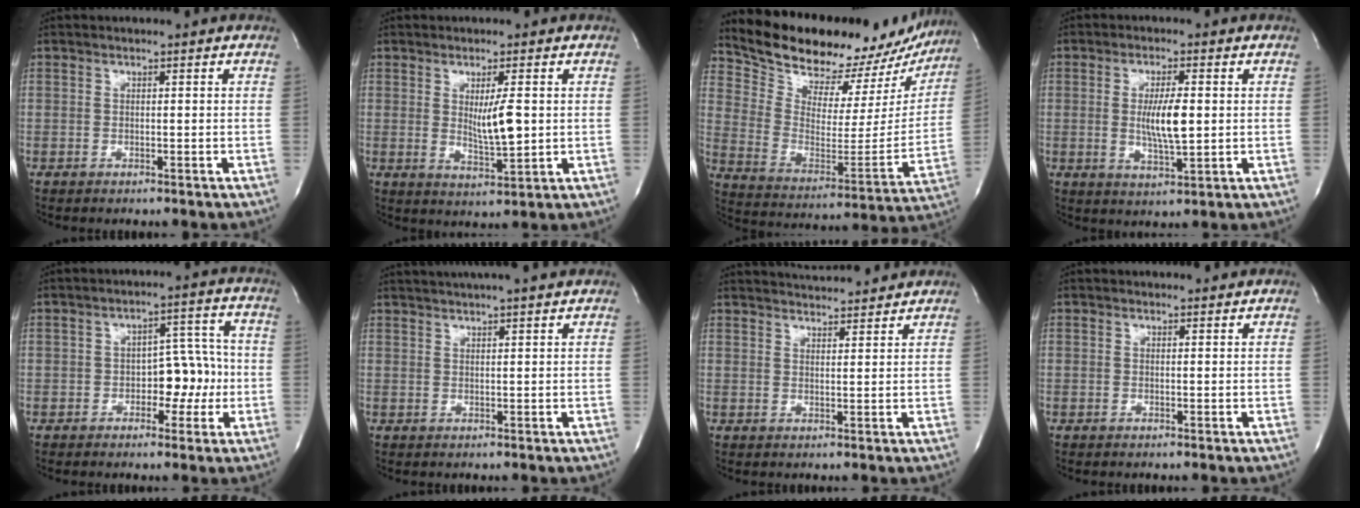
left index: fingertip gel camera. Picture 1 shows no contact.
{"total": 5.0, "force": [0.4, 0.7, 4.9], "torque": [-0.085, -0.016, 0.009]}
{"total": 26.6, "force": [23.8, 8.8, 7.8], "torque": [-0.136, -0.043, 0.330]}
{"total": 6.1, "force": [-0.1, 1.0, 6.0], "torque": [-0.111, -0.011, -0.001]}
{"total": 6.3, "force": [-1.8, 3.6, 4.9], "torque": [-0.062, 0.021, -0.027]}
{"total": 9.8, "force": [8.8, 0.1, 4.5], "torque": [-0.074, 0.025, 0.111]}
{"total": 9.0, "force": [8.7, 0.8, 2.2], "torque": [-0.038, 0.013, 0.117]}
{"total": 0.9, "force": [0.9, 0.2, -0.3], "torque": [-0.003, -0.005, 0.006]}